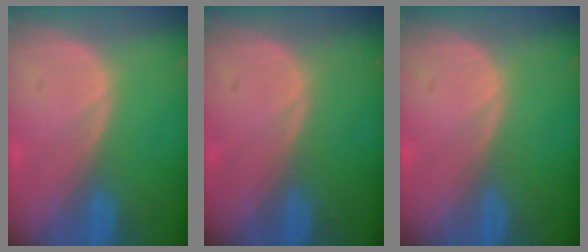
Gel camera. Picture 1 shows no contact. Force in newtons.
{"total": 0.0}
{"total": 0.0}